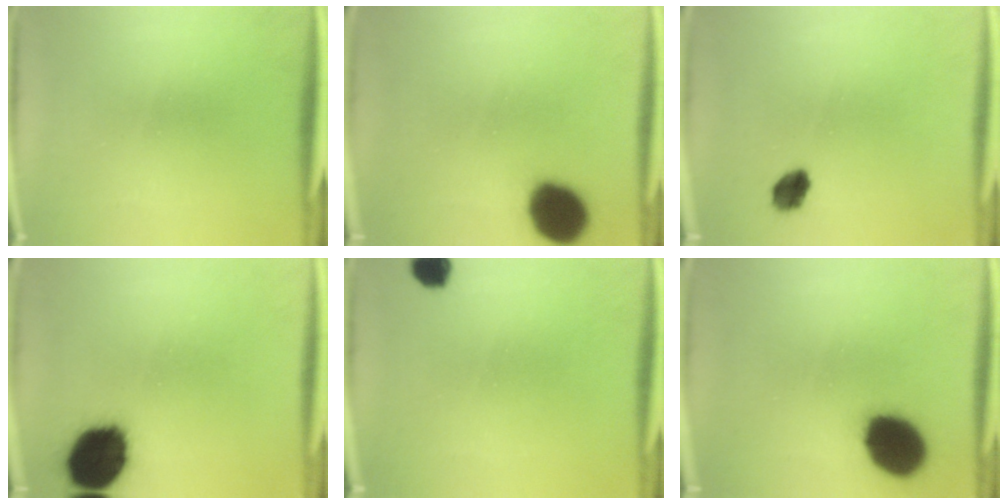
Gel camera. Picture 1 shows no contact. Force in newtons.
{"total": 12.4}
{"total": 4.6}
{"total": 17.9}
{"total": 3.3}
{"total": 14.5}